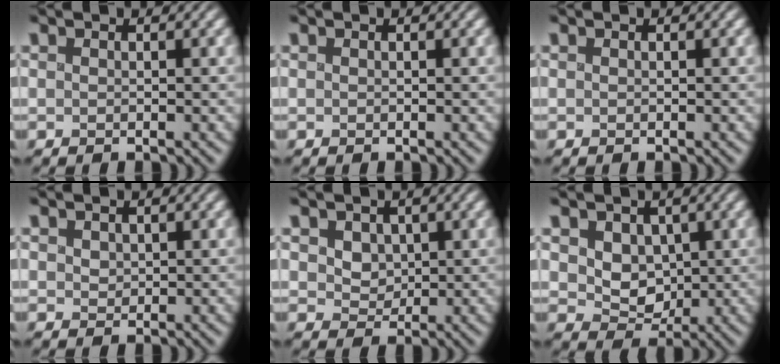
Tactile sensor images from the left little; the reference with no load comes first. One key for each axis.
{"total": 0.0}
{"total": 0.0}
{"total": 0.9, "fx": 0.3, "fy": 0.8, "fz": 0.3, "tx": -0.006, "ty": 0.001, "tz": 0.007}
{"total": 2.2, "fx": 0.6, "fy": 1.9, "fz": 1.0, "tx": -0.029, "ty": -0.012, "tz": 0.019}
{"total": 3.3, "fx": 0.6, "fy": 2.8, "fz": 1.6, "tx": -0.040, "ty": -0.017, "tz": 0.014}